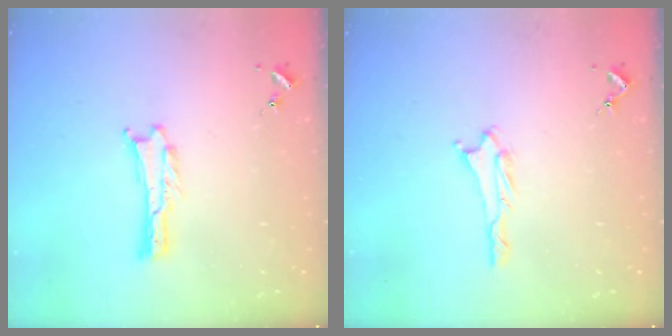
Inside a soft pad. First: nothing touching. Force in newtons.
{"total": 1.1, "press": 1.0, "slide": 0.1}